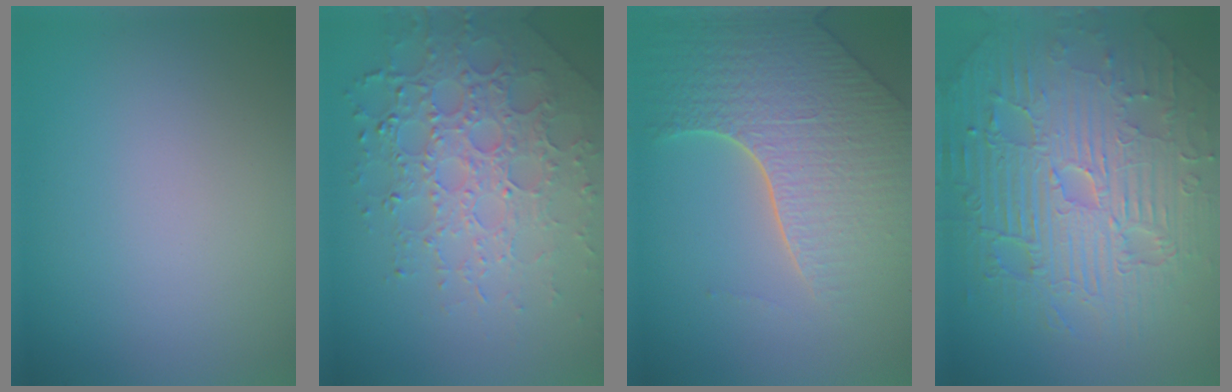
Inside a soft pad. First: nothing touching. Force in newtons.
{"total": 6.9, "press": 5.0, "slide": 4.7}
{"total": 7.7, "press": 5.6, "slide": 5.3}
{"total": 11.6, "press": 7.5, "slide": 8.9}